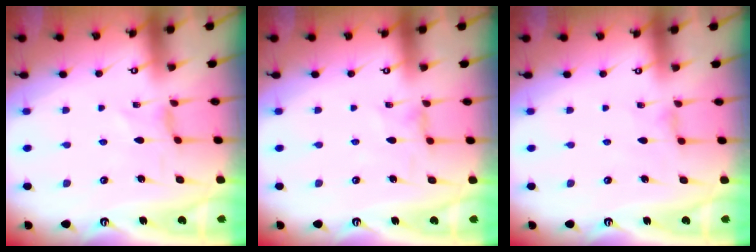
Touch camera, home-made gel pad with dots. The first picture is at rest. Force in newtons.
{"total": 1.6, "press": 1.5, "slide": 0.4}
{"total": 1.8, "press": 1.7, "slide": 0.4}